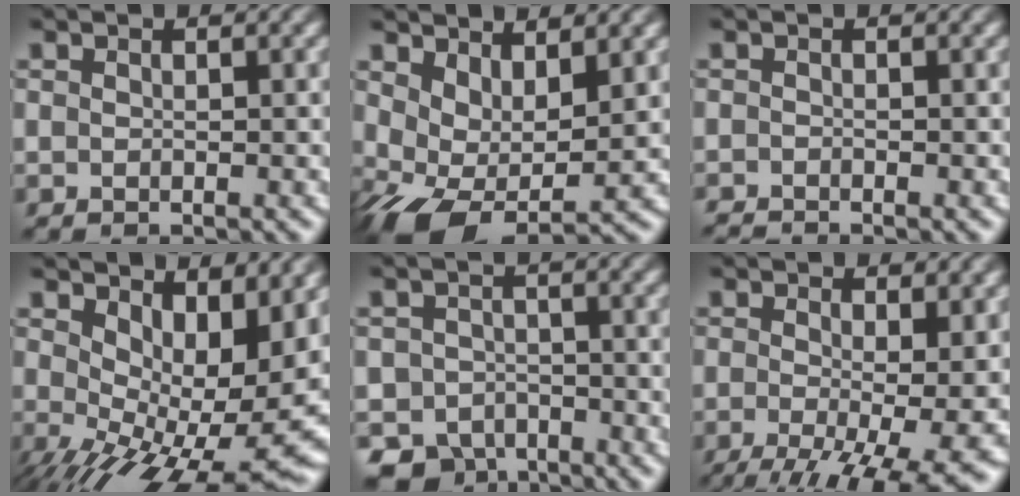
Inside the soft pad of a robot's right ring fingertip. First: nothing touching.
{"total": 7.6, "force": [-1.9, 5.9, 4.5], "torque": [-0.123, -0.053, -0.013]}
{"total": 1.5, "force": [-1.4, 0.5, -0.1], "torque": [0.000, -0.014, -0.023]}
{"total": 11.1, "force": [-1.6, 5.9, 9.3], "torque": [-0.134, -0.050, 0.004]}
{"total": 7.7, "force": [-5.5, 5.2, 1.6], "torque": [-0.019, -0.037, -0.083]}
{"total": 8.9, "force": [-4.3, 4.0, 6.8], "torque": [-0.117, -0.058, -0.039]}